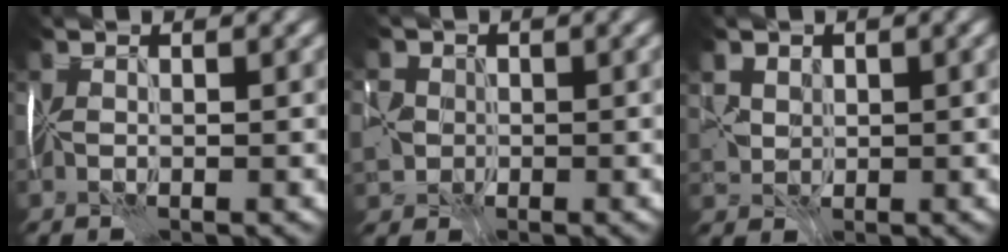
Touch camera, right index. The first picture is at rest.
{"total": 2.5, "force": [-0.8, 2.3, 0.5], "torque": [-0.022, 0.003, -0.011]}
{"total": 2.1, "force": [0.5, 1.9, 0.5], "torque": [-0.026, 0.002, 0.016]}